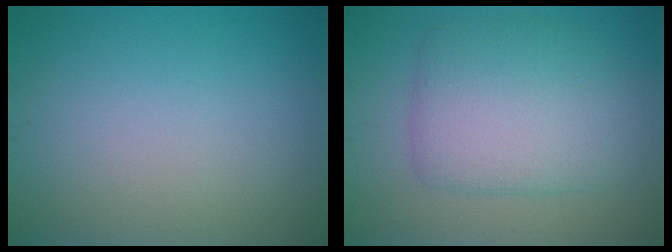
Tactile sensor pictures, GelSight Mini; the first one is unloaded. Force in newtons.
{"total": 6.2, "press": 6.2, "slide": 0.2}